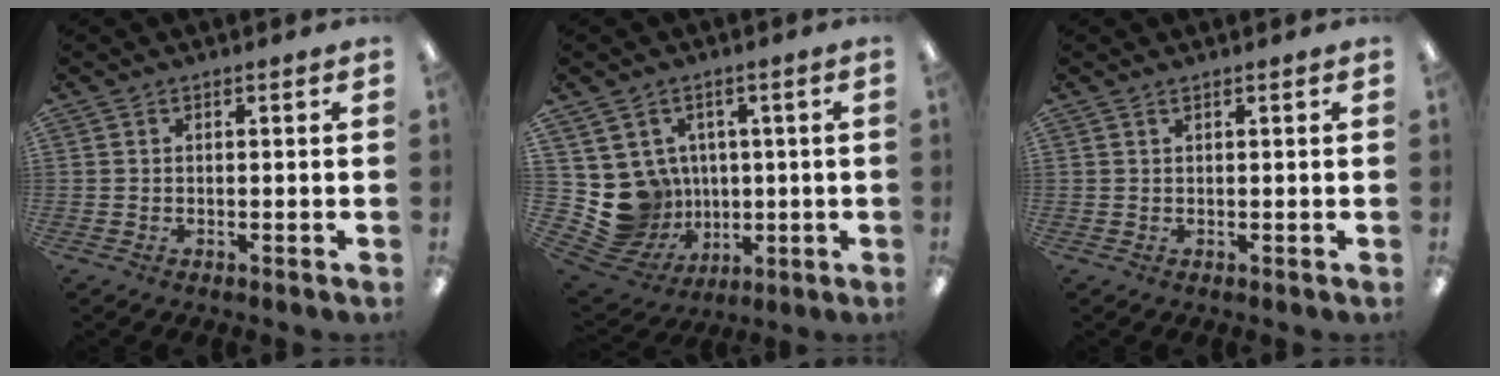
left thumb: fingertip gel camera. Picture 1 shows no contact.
{"total": 10.2, "force": [0.8, 9.9, 2.0], "torque": [-0.078, -0.019, 0.027]}
{"total": 0.6, "force": [0.4, 0.0, 0.4], "torque": [-0.009, 0.001, 0.007]}